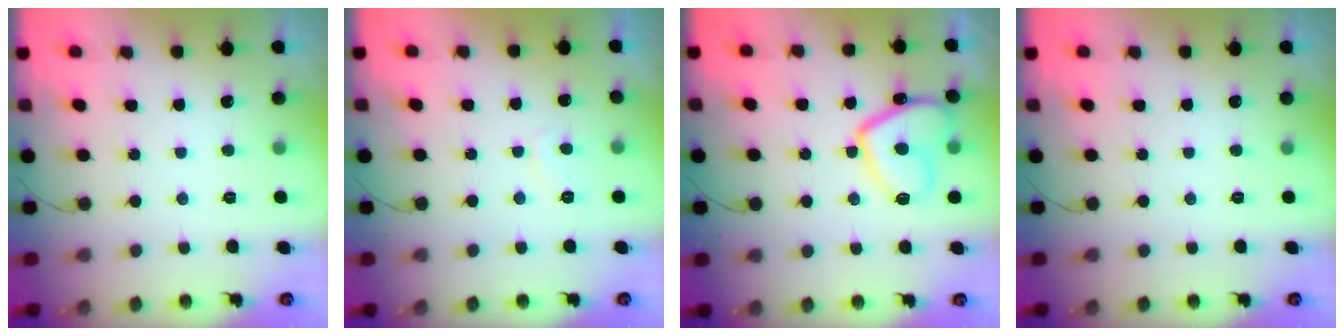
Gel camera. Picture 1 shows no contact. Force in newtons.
{"total": 1.7, "press": 1.6, "slide": 0.6}
{"total": 12.0, "press": 11.8, "slide": 1.6}
{"total": 0.0}